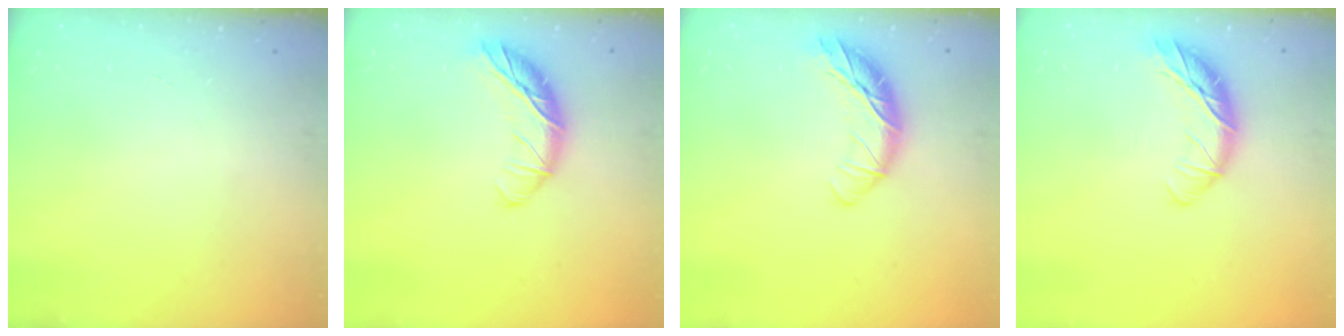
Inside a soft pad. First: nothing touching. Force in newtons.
{"total": 12.9, "press": 12.9, "slide": 0.5}
{"total": 11.5, "press": 11.3, "slide": 1.8}
{"total": 11.1, "press": 11.0, "slide": 1.5}